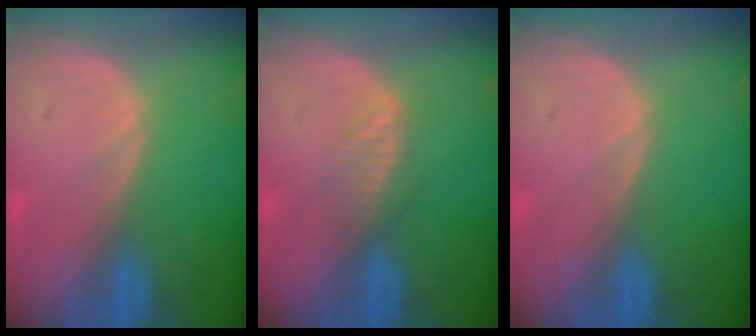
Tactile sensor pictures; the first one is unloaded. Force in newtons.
{"total": 2.3, "press": 2.3, "slide": 0.1}
{"total": 0.0}